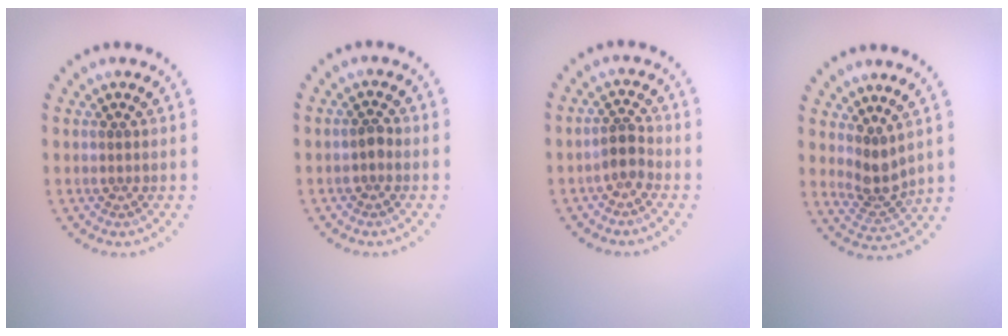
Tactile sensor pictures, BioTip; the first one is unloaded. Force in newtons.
{"total": 0.8, "press": 0.8, "slide": 0.2}
{"total": 1.8, "press": 1.4, "slide": 1.1}
{"total": 2.5, "press": 1.9, "slide": 1.7}